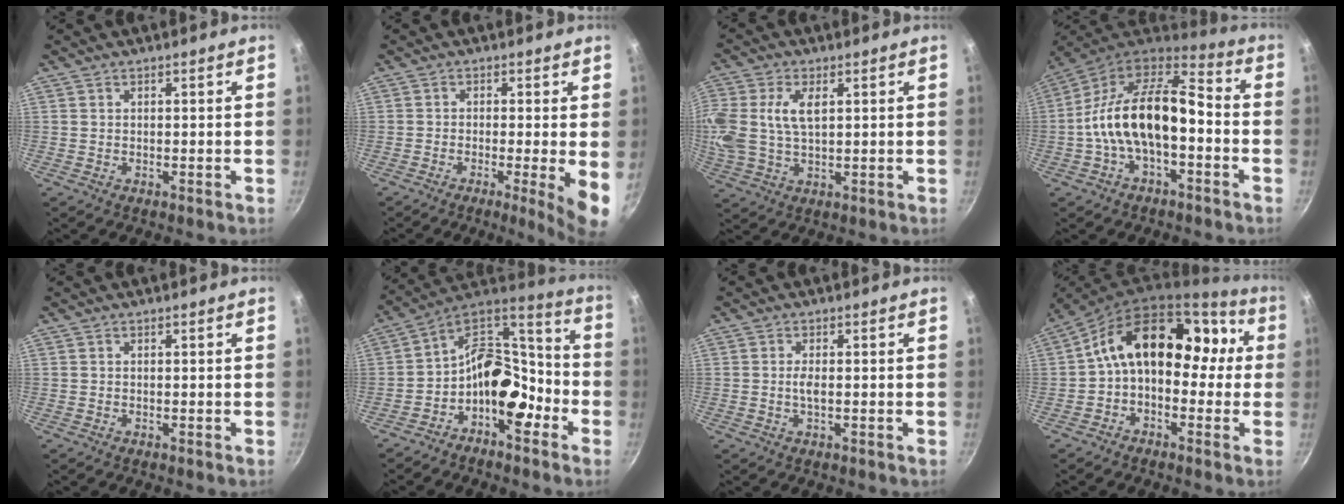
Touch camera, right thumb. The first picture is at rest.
{"total": 7.1, "force": [-1.2, 0.7, 7.0], "torque": [-0.094, -0.008, -0.020]}
{"total": 12.1, "force": [2.9, 7.2, 9.4], "torque": [-0.203, 0.008, 0.058]}
{"total": 18.6, "force": [-3.0, 9.8, 15.6], "torque": [-0.264, 0.055, -0.066]}
{"total": 0.0}
{"total": 14.4, "force": [-6.1, 8.8, 9.6], "torque": [-0.109, 0.080, -0.128]}
{"total": 1.8, "force": [-0.1, 0.5, 1.7], "torque": [-0.041, -0.001, -0.004]}
{"total": 16.1, "force": [0.6, 11.3, 11.4], "torque": [-0.127, 0.064, -0.014]}